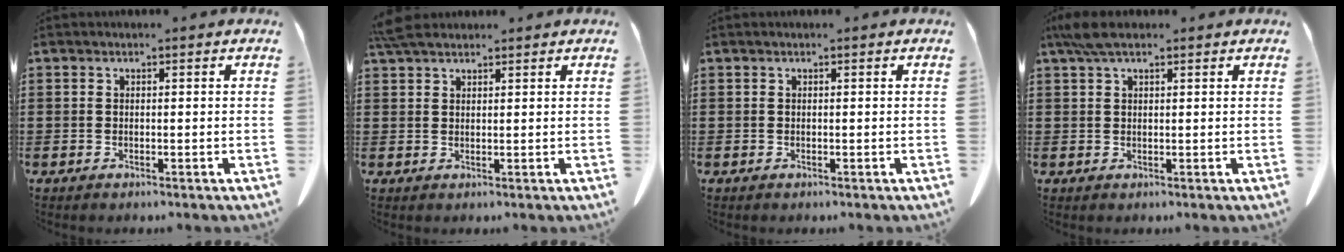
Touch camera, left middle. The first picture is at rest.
{"total": 3.5, "force": [3.0, 0.9, 1.5], "torque": [-0.037, 0.000, 0.060]}
{"total": 0.0}
{"total": 3.5, "force": [2.4, 1.2, 2.3], "torque": [-0.053, 0.004, 0.045]}